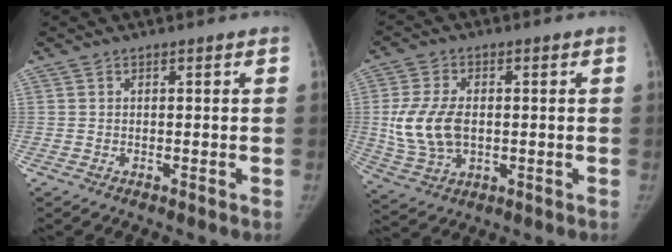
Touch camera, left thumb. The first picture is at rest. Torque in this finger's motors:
{"motor_torque": [0.04, 0.52, 0.11, -0.11, 0.11]}